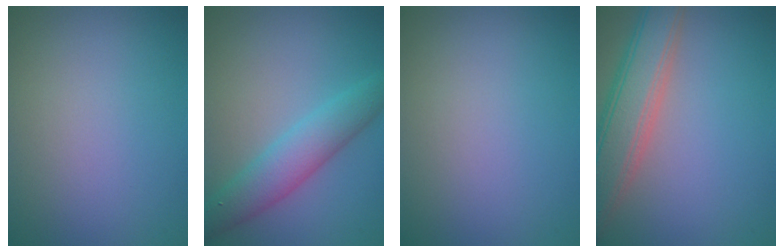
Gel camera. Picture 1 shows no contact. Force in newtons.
{"total": 4.4, "press": 4.4, "slide": 0.1}
{"total": 0.0}
{"total": 6.2, "press": 6.1, "slide": 0.5}